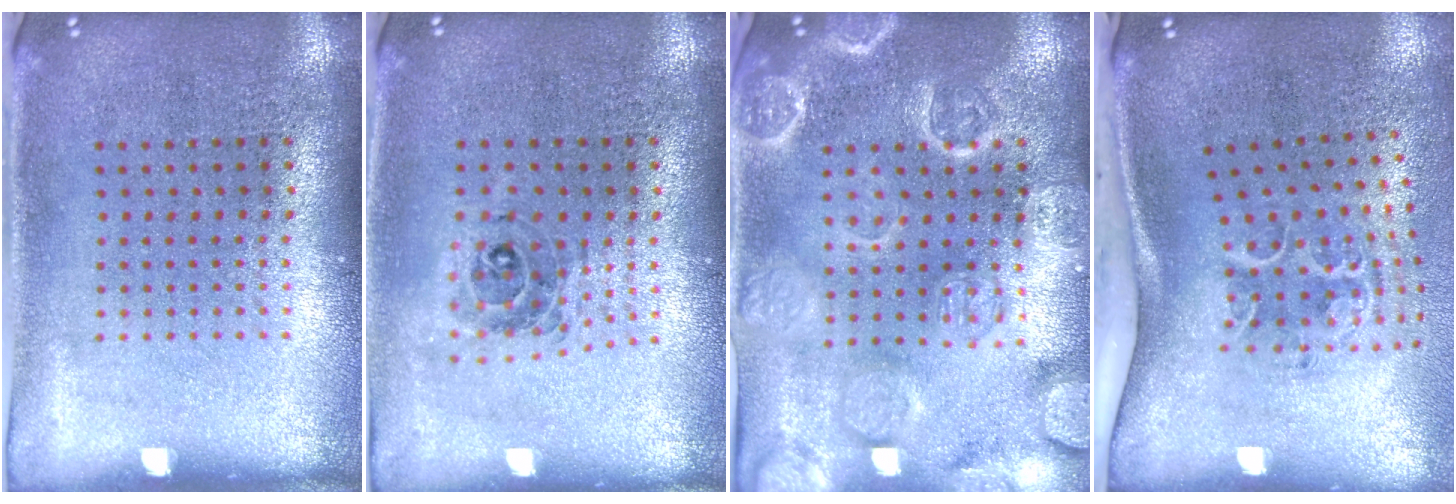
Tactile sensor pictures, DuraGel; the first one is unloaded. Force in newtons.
{"total": 0.7, "press": 0.7, "slide": 0.1}
{"total": 3.6, "press": 3.5, "slide": 0.8}
{"total": 2.2, "press": 1.3, "slide": 1.7}